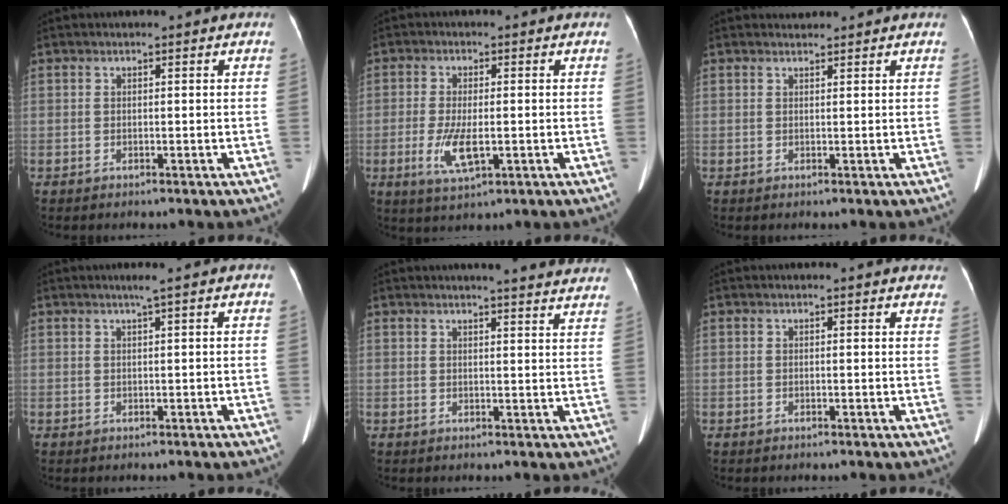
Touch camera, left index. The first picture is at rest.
{"total": 5.8, "force": [-1.4, 1.8, 5.4], "torque": [-0.114, -0.011, -0.021]}
{"total": 0.9, "force": [0.9, 0.0, -0.3], "torque": [-0.008, 0.004, 0.017]}
{"total": 1.1, "force": [0.6, -0.4, 0.9], "torque": [-0.022, -0.003, 0.017]}
{"total": 12.7, "force": [11.9, 0.5, 4.2], "torque": [-0.039, -0.027, 0.116]}
{"total": 4.9, "force": [4.5, 1.4, 1.1], "torque": [0.000, -0.002, 0.028]}